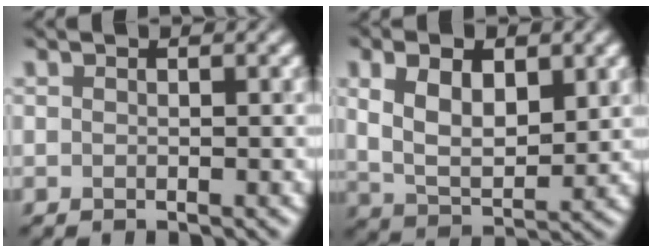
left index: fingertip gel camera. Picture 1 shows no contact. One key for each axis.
{"total": 6.7, "fx": 2.0, "fy": 3.4, "fz": 5.4, "tx": -0.100, "ty": -0.001, "tz": 0.038}